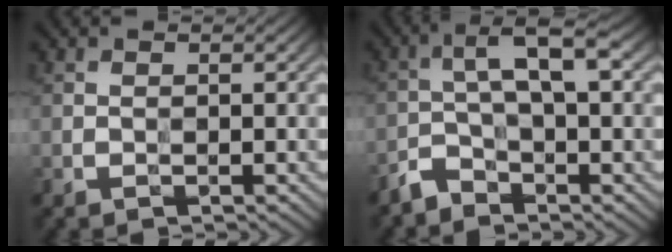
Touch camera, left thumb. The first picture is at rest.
{"total": 4.8, "force": [-2.2, 1.7, 3.9], "torque": [-0.084, 0.008, -0.052]}